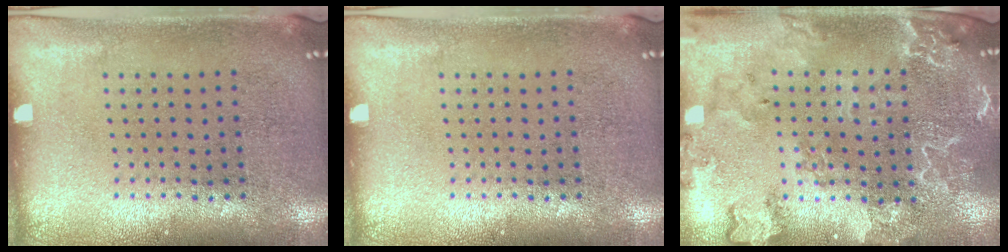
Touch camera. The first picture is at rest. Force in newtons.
{"total": 0.0}
{"total": 2.7, "press": 2.5, "slide": 1.0}